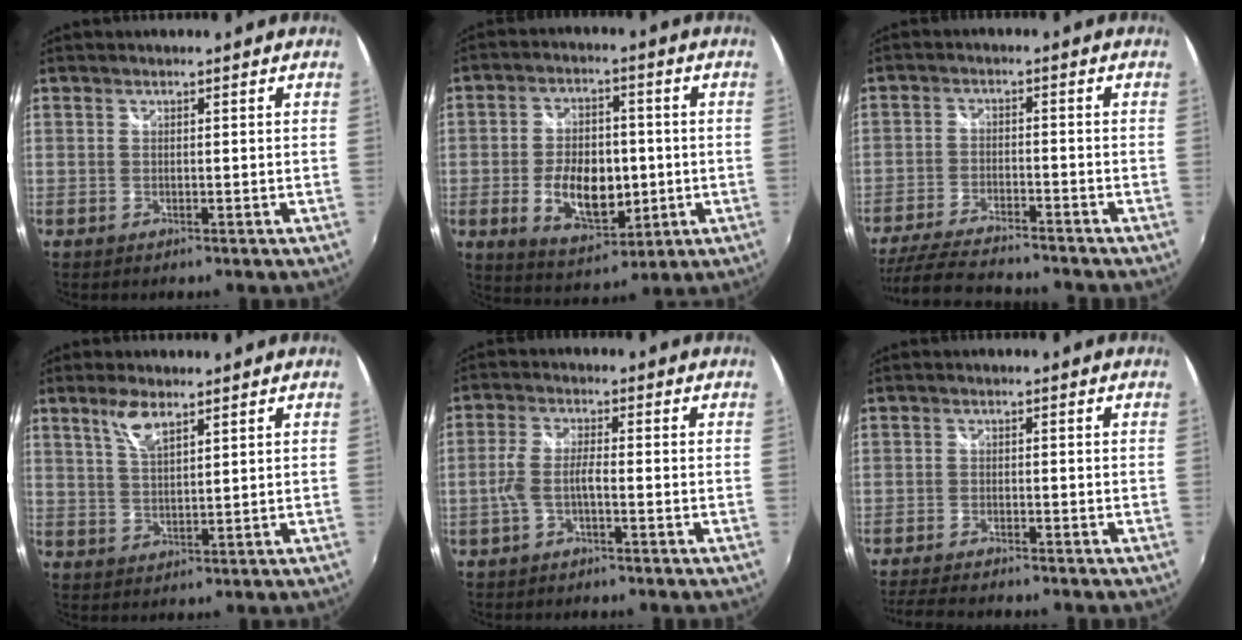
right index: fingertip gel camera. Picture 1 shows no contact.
{"total": 12.2, "force": [-2.1, 7.2, 9.6], "torque": [-0.181, 0.001, -0.020]}
{"total": 14.9, "force": [-13.2, 2.6, 6.5], "torque": [-0.147, -0.020, -0.221]}
{"total": 4.8, "force": [3.2, 1.3, 3.4], "torque": [-0.067, 0.001, 0.063]}
{"total": 4.1, "force": [-1.7, 1.0, 3.6], "torque": [-0.083, 0.005, -0.033]}
{"total": 7.0, "force": [-6.3, 0.8, 3.0], "torque": [-0.076, -0.020, -0.109]}